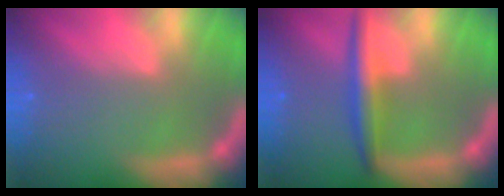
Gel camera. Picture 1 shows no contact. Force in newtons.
{"total": 3.9}